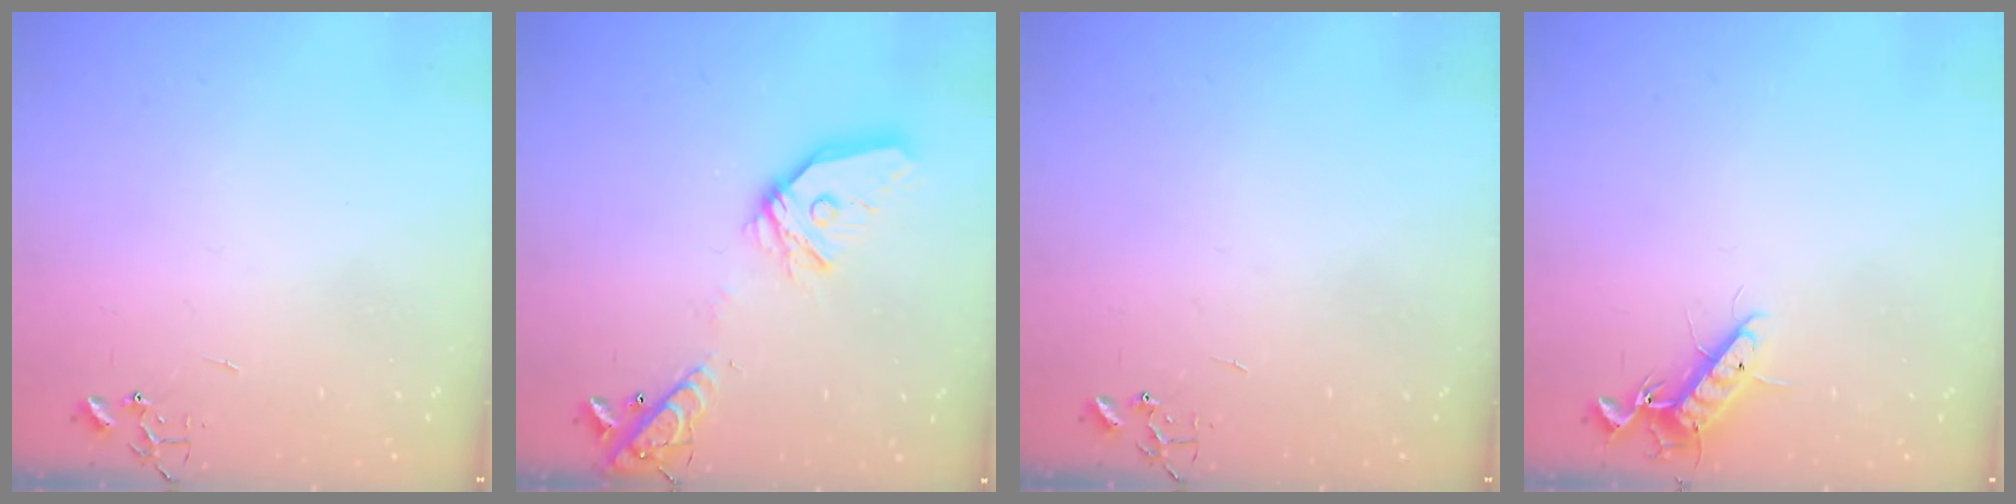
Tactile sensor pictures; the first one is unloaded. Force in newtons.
{"total": 18.3, "press": 18.2, "slide": 2.6}
{"total": 0.0}
{"total": 11.0, "press": 10.9, "slide": 1.9}